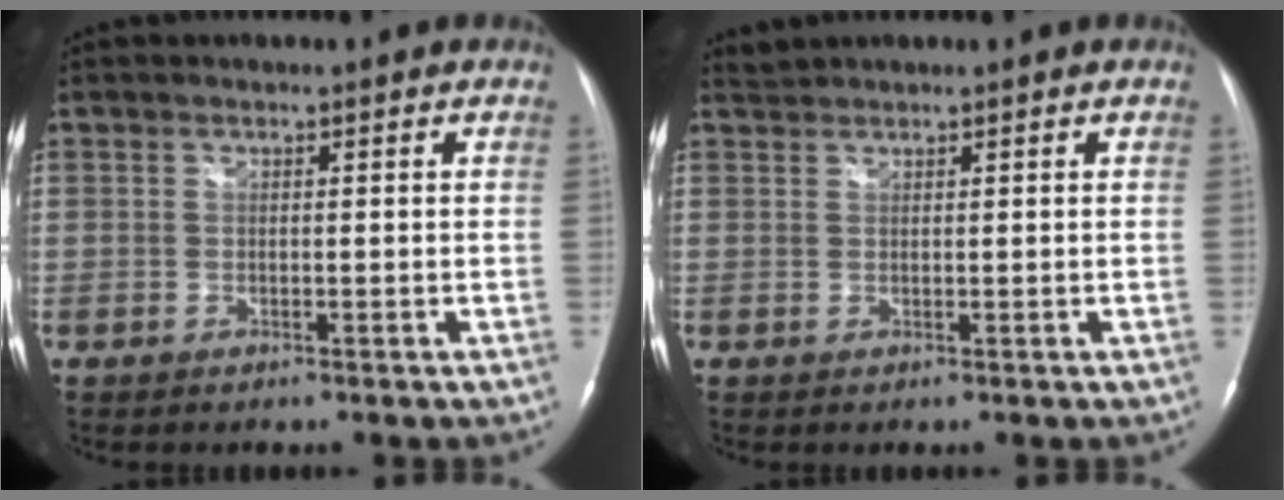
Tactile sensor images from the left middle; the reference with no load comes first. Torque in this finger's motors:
{"motor_torque": [0.04, 0.07, -0.12, -0.01]}